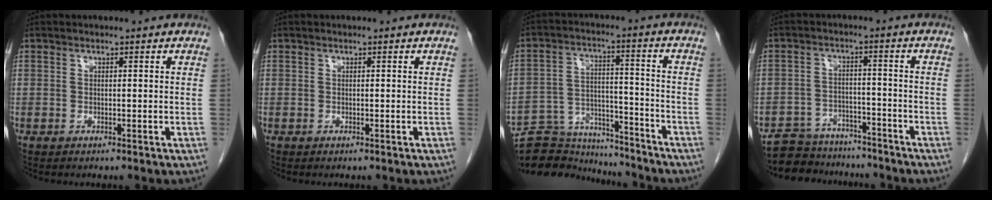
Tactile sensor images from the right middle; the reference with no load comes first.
{"total": 0.0}
{"total": 14.9, "force": [-14.2, 4.1, 2.1], "torque": [-0.039, 0.040, -0.218]}
{"total": 9.5, "force": [-8.6, 4.0, 0.9], "torque": [-0.005, 0.021, -0.127]}